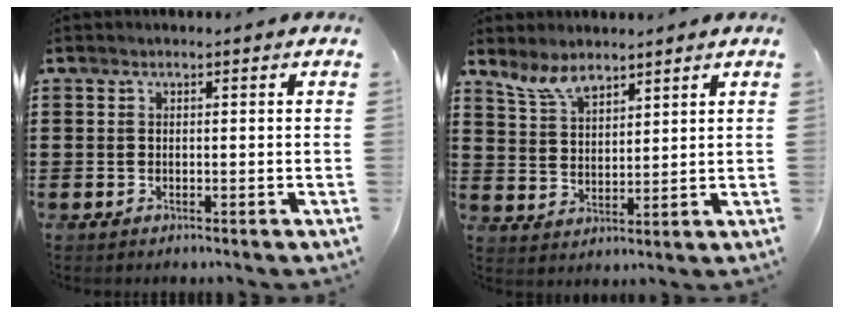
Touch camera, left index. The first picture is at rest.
{"total": 5.5, "force": [4.7, 1.9, 2.2], "torque": [-0.058, -0.009, 0.088]}